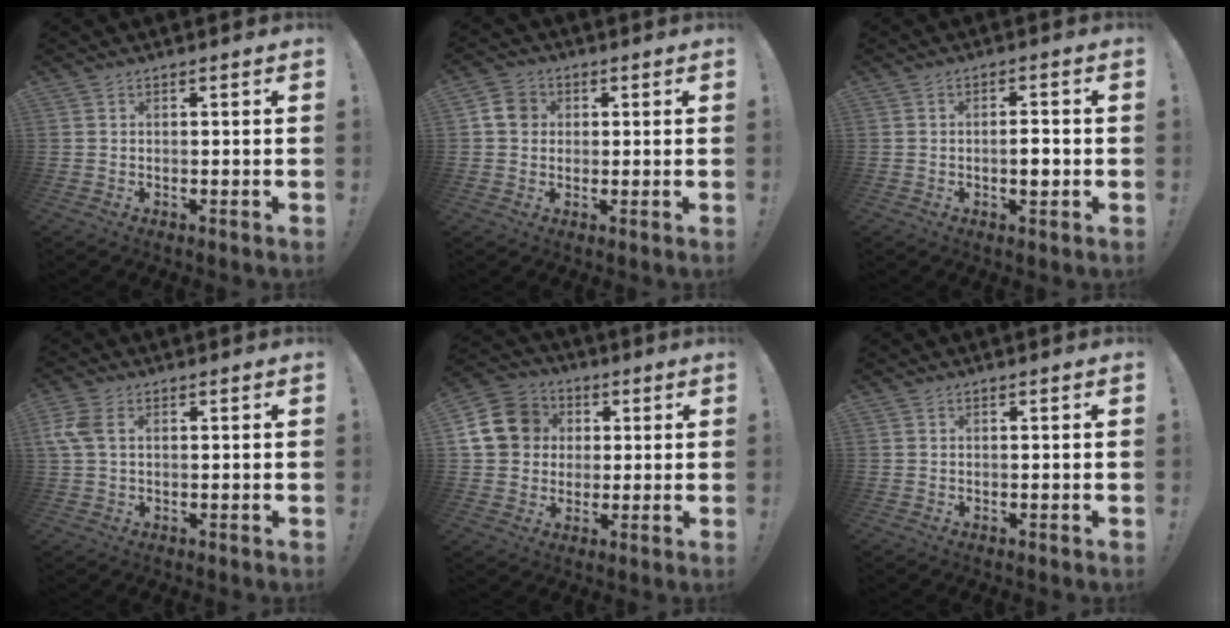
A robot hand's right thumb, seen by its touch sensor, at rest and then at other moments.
{"total": 6.4, "force": [1.1, 5.5, 2.9], "torque": [-0.040, 0.009, 0.023]}
{"total": 3.4, "force": [-1.0, 0.9, 3.1], "torque": [-0.041, 0.000, -0.021]}
{"total": 5.4, "force": [1.3, 3.3, 4.0], "torque": [-0.102, 0.004, 0.025]}
{"total": 15.3, "force": [2.9, 13.3, 7.0], "torque": [-0.104, 0.005, 0.062]}
{"total": 0.0}